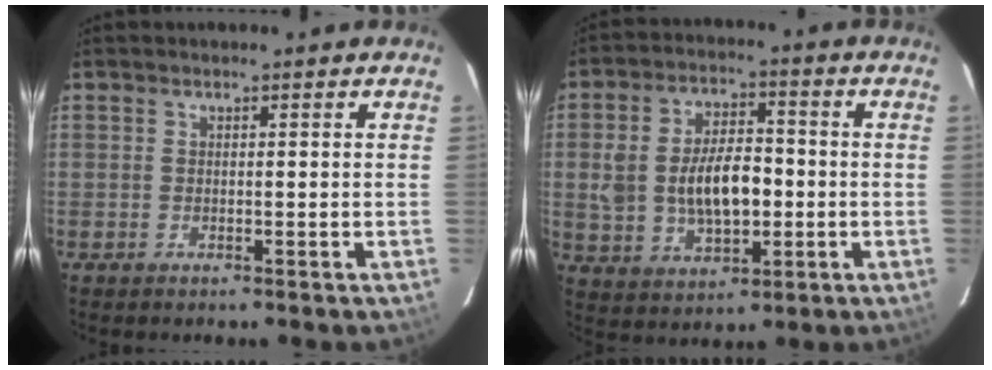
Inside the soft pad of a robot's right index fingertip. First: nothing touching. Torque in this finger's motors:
{"motor_torque": [0.47, -0.10, 0.48, 0.10]}